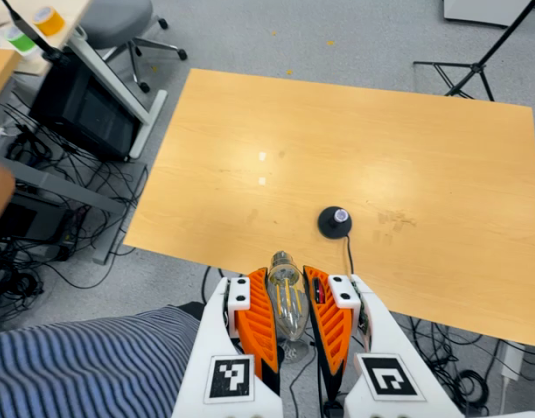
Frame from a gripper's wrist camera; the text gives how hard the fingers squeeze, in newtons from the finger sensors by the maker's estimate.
{"total": 24.1, "left": 27.1, "right": 21.1}